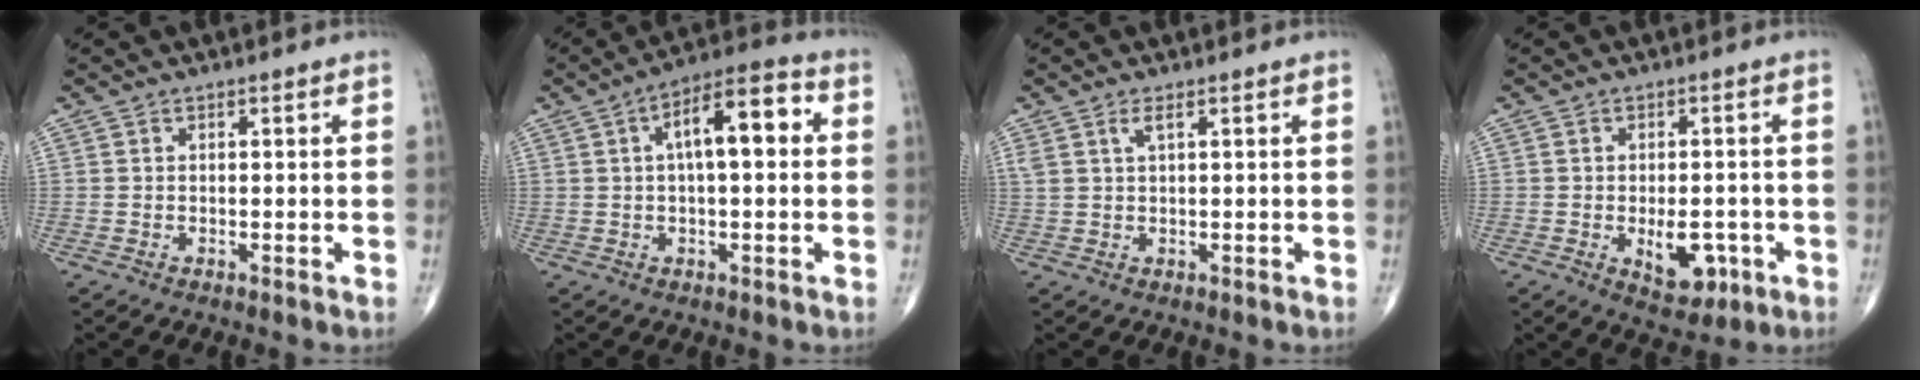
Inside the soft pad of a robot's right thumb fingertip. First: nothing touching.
{"total": 11.4, "force": [2.1, 4.4, 10.3], "torque": [-0.153, 0.029, 0.023]}
{"total": 2.0, "force": [1.1, 0.4, 1.6], "torque": [-0.042, 0.004, 0.026]}
{"total": 7.4, "force": [-2.2, 4.1, 5.8], "torque": [-0.063, 0.003, -0.020]}